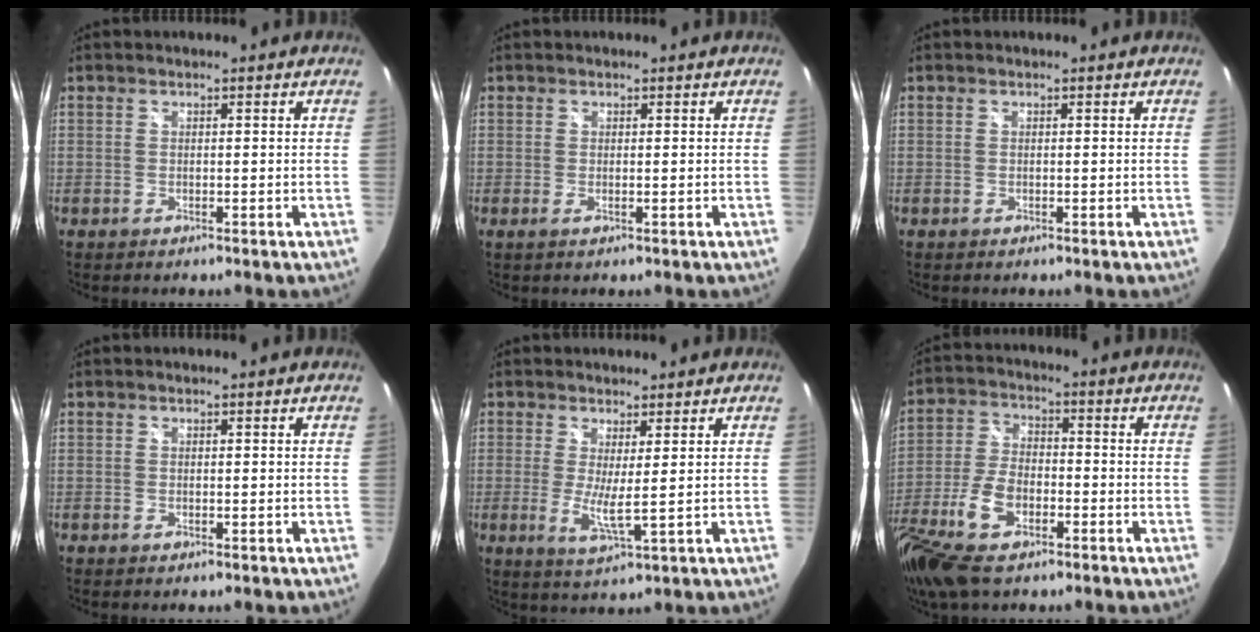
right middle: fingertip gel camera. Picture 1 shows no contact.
{"total": 0.8, "force": [-0.1, -0.2, 0.8], "torque": [-0.014, -0.002, -0.002]}
{"total": 0.0}
{"total": 0.0}
{"total": 4.7, "force": [0.6, 0.1, 4.6], "torque": [-0.090, -0.017, 0.008]}
{"total": 13.9, "force": [-7.6, 6.8, 9.4], "torque": [-0.203, -0.023, -0.147]}